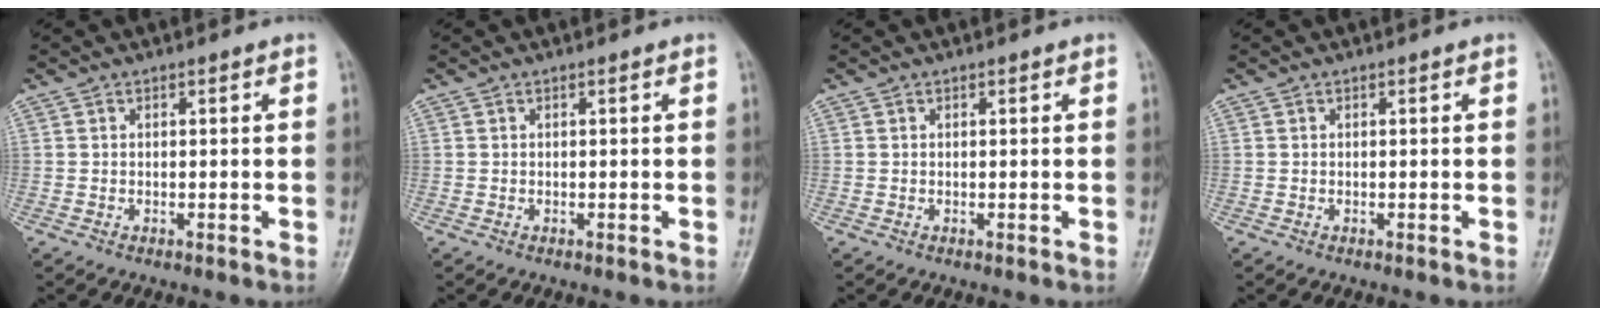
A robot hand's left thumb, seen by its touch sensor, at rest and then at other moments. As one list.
[{"total": 0.0}, {"total": 0.0}, {"total": 0.0}]